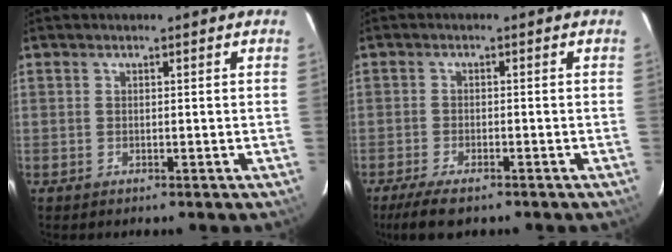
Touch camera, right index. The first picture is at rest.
{"total": 6.4, "force": [-4.9, 1.8, 3.7], "torque": [-0.093, -0.020, -0.088]}